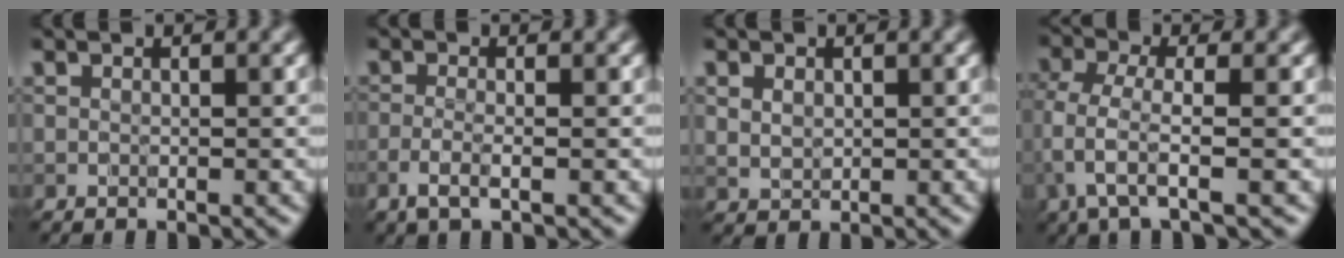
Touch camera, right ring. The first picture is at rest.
{"total": 1.7, "force": [-0.8, 0.4, 1.5], "torque": [-0.027, -0.005, -0.021]}
{"total": 1.4, "force": [0.5, 1.1, 0.7], "torque": [-0.011, -0.004, 0.015]}
{"total": 2.9, "force": [-1.1, 0.6, 2.7], "torque": [-0.057, -0.003, -0.028]}